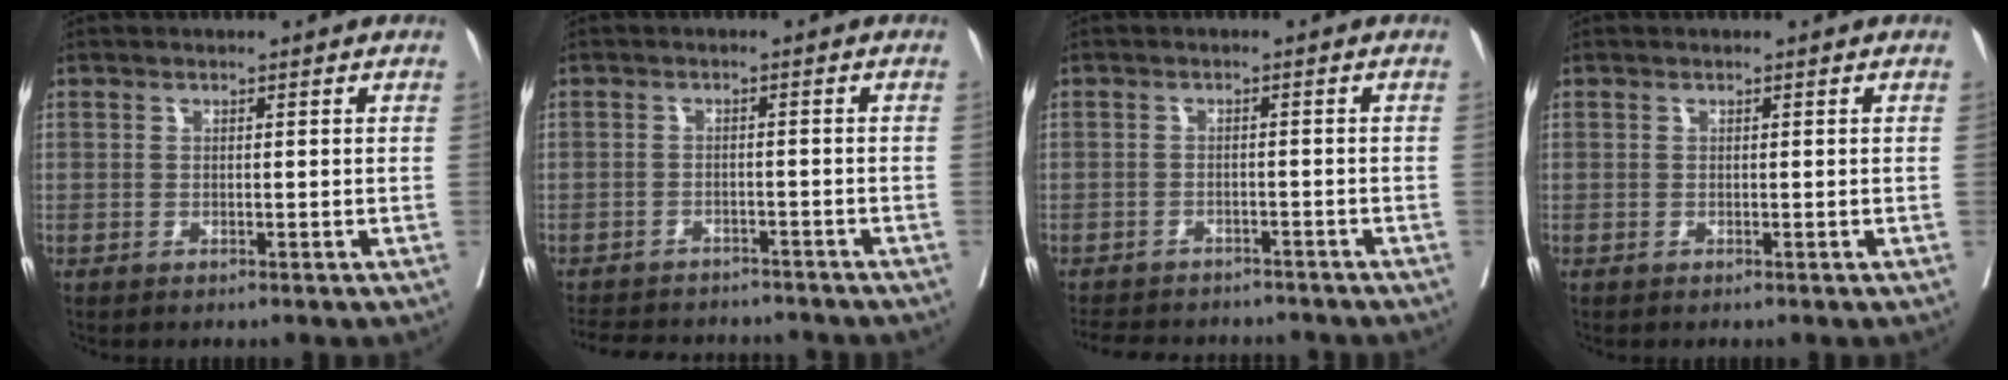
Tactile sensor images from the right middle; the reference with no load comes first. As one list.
[{"total": 11.7, "force": [-10.7, 3.7, 3.1], "torque": [-0.061, 0.006, -0.140]}, {"total": 10.9, "force": [-9.9, 3.7, 2.9], "torque": [-0.056, 0.004, -0.127]}, {"total": 0.0}]